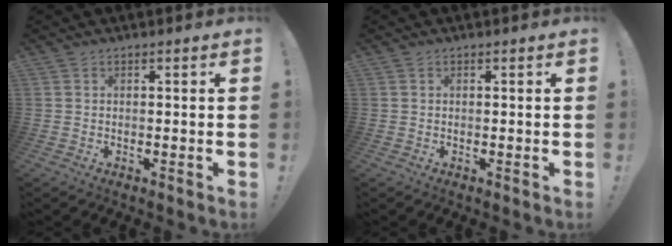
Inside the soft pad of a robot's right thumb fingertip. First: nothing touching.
{"total": 0.0}